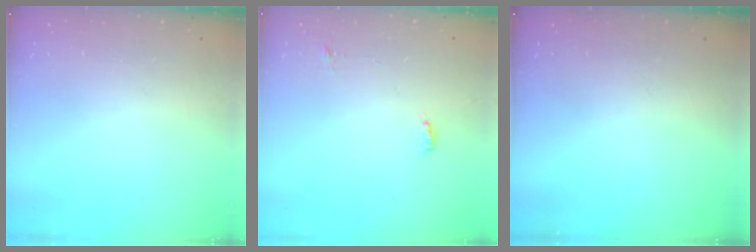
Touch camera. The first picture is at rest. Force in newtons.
{"total": 5.0, "press": 4.1, "slide": 2.8}
{"total": 0.0}